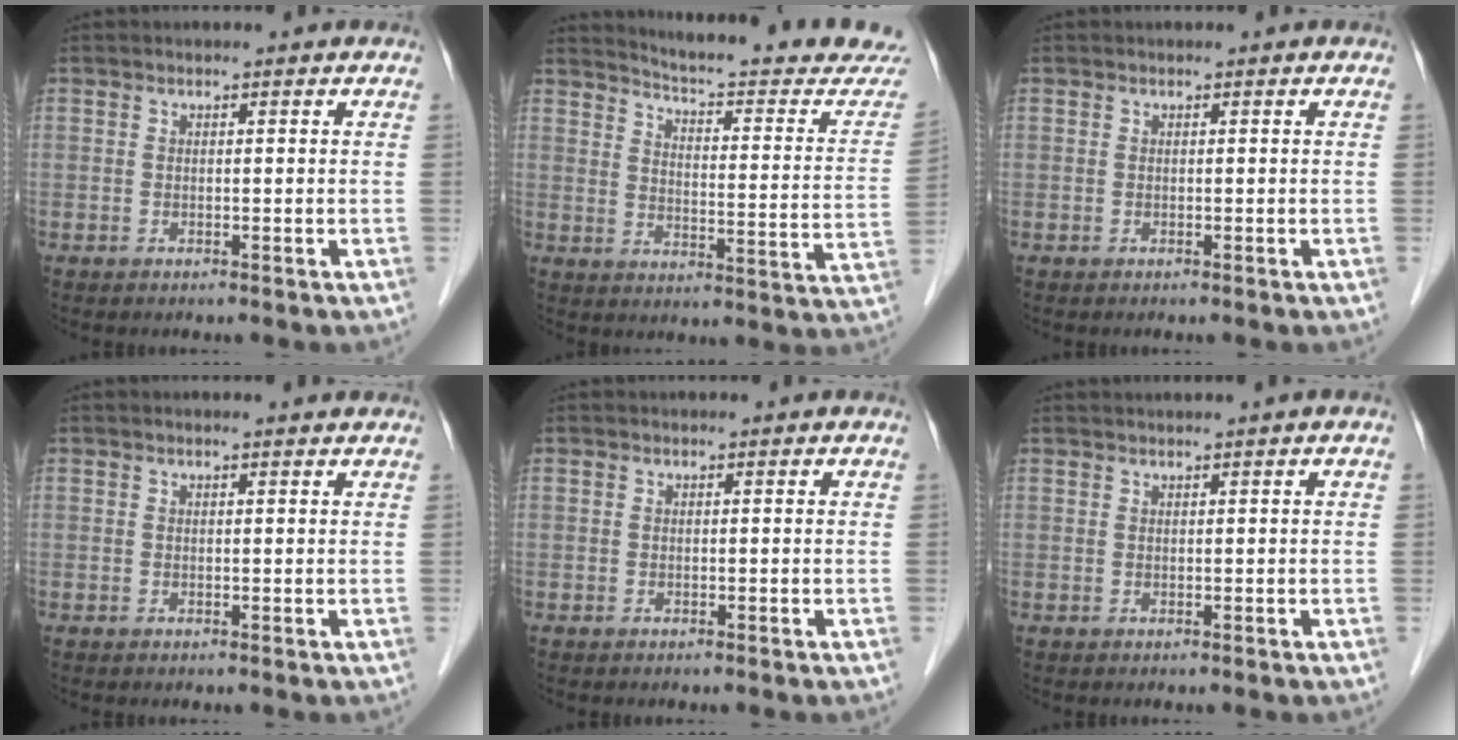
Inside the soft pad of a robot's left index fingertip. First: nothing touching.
{"total": 20.9, "force": [20.0, 0.8, 5.8], "torque": [-0.081, -0.110, 0.235]}
{"total": 0.0}
{"total": 1.2, "force": [1.1, 0.0, 0.6], "torque": [-0.013, 0.006, 0.011]}
{"total": 0.0}
{"total": 0.8, "force": [0.3, -0.4, 0.6], "torque": [-0.016, -0.002, 0.016]}